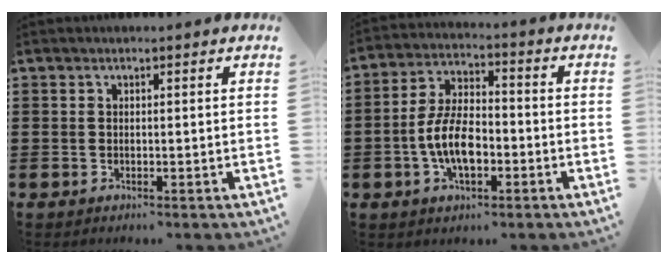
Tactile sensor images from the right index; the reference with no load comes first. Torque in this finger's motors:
{"motor_torque": [2.04, 0.10, 1.05, 0.21]}